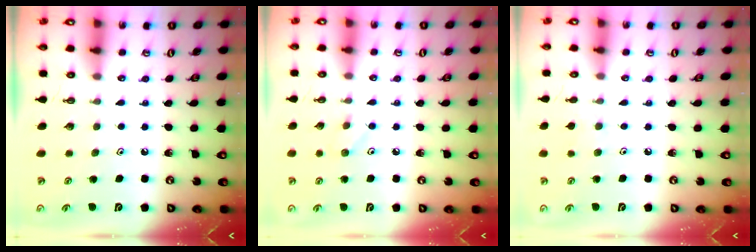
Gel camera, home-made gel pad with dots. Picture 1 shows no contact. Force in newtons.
{"total": 4.5, "press": 4.4, "slide": 0.5}
{"total": 4.2, "press": 4.2, "slide": 0.6}